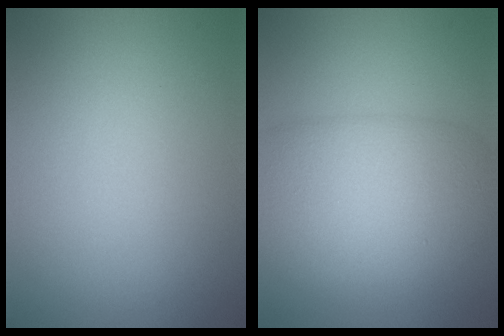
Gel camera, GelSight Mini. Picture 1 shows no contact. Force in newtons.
{"total": 8.9, "press": 8.9, "slide": 0.3}